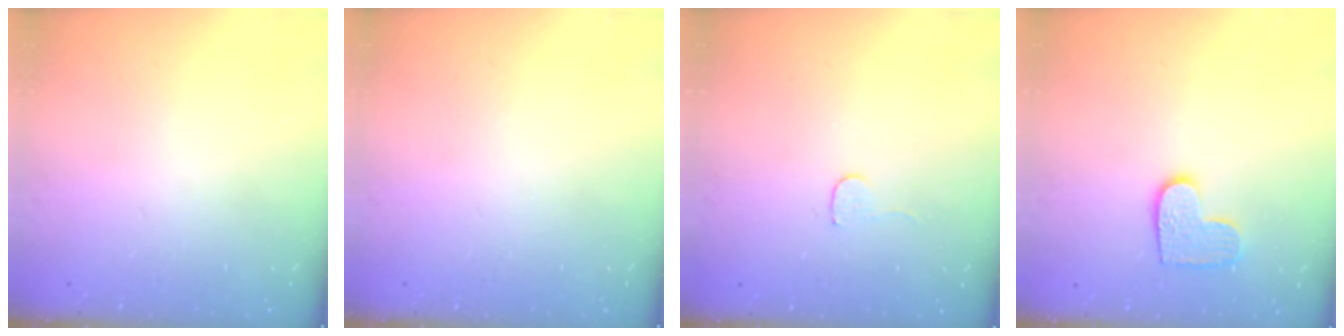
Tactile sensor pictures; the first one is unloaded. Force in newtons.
{"total": 0.0}
{"total": 3.5, "press": 3.5, "slide": 0.3}
{"total": 8.6, "press": 8.6, "slide": 0.3}